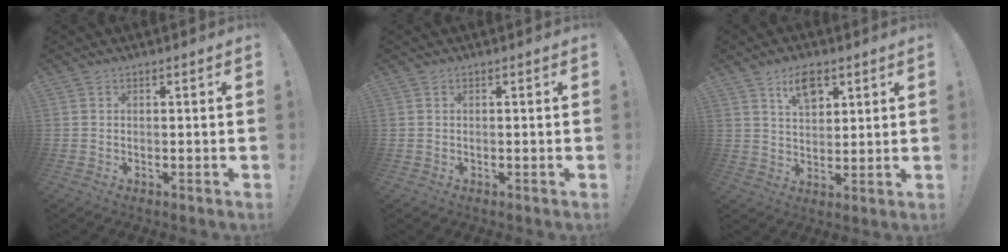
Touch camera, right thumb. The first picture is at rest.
{"total": 0.0}
{"total": 8.7, "force": [4.7, 5.2, 5.2], "torque": [-0.076, -0.012, 0.083]}